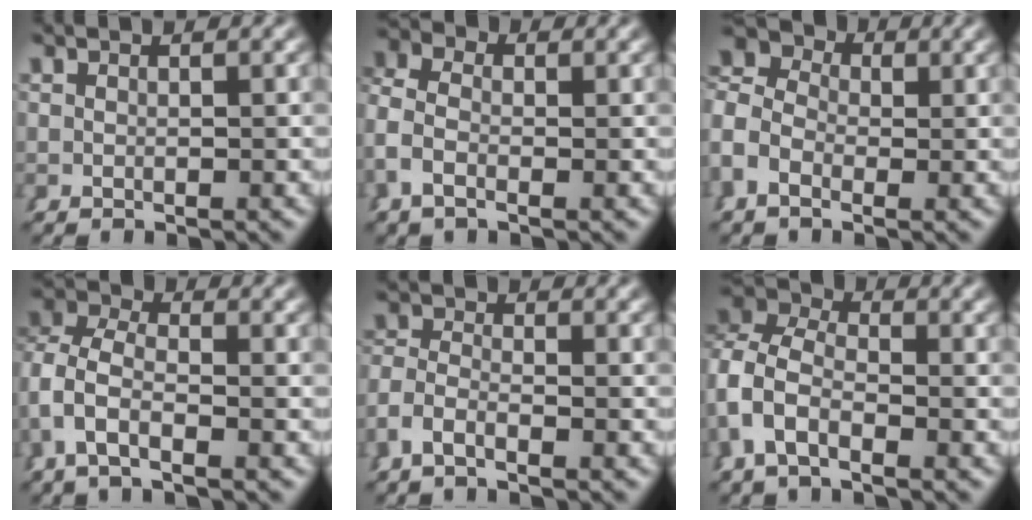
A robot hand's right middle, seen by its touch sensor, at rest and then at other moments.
{"total": 3.7, "force": [-0.7, 2.7, 2.4], "torque": [-0.068, -0.013, -0.014]}
{"total": 8.2, "force": [2.0, 6.6, 4.5], "torque": [-0.081, 0.015, 0.006]}
{"total": 5.3, "force": [-0.4, 4.0, 3.4], "torque": [-0.097, -0.015, -0.012]}
{"total": 2.5, "force": [-1.8, 1.0, 1.4], "torque": [-0.040, -0.014, -0.029]}
{"total": 8.6, "force": [0.6, 7.2, 4.7], "torque": [-0.116, -0.001, -0.008]}